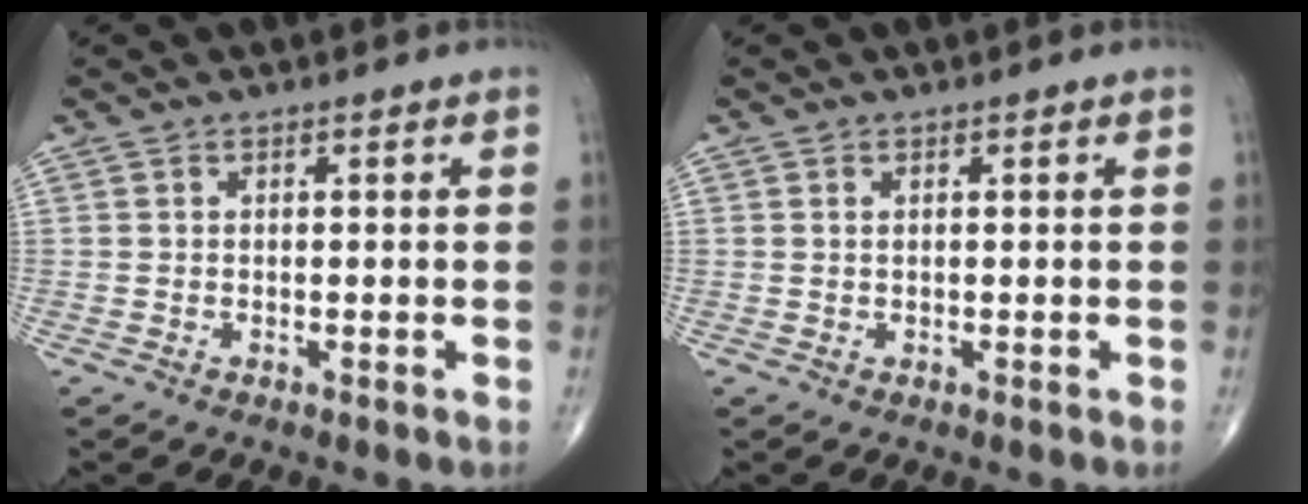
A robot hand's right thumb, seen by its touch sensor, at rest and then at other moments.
{"total": 0.6, "force": [0.3, 0.2, 0.4], "torque": [-0.011, 0.003, 0.007]}